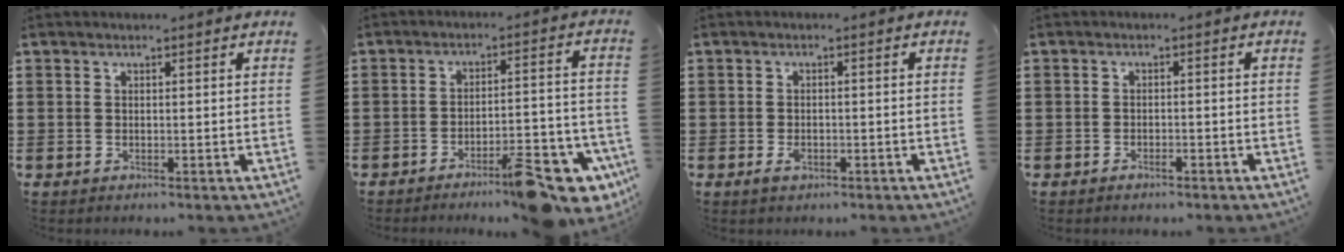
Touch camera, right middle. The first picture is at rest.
{"total": 9.0, "force": [-6.9, 1.7, 5.5], "torque": [-0.081, 0.015, -0.124]}
{"total": 1.7, "force": [-0.7, 0.9, 1.2], "torque": [-0.031, -0.005, -0.015]}
{"total": 1.1, "force": [-1.0, 0.4, 0.3], "torque": [-0.008, 0.000, -0.021]}